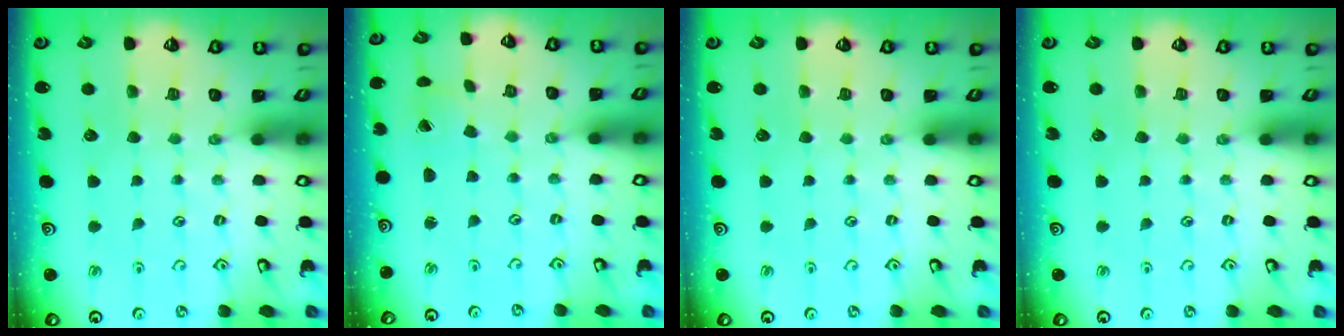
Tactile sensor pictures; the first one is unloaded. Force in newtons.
{"total": 0.0}
{"total": 0.0}
{"total": 0.0}